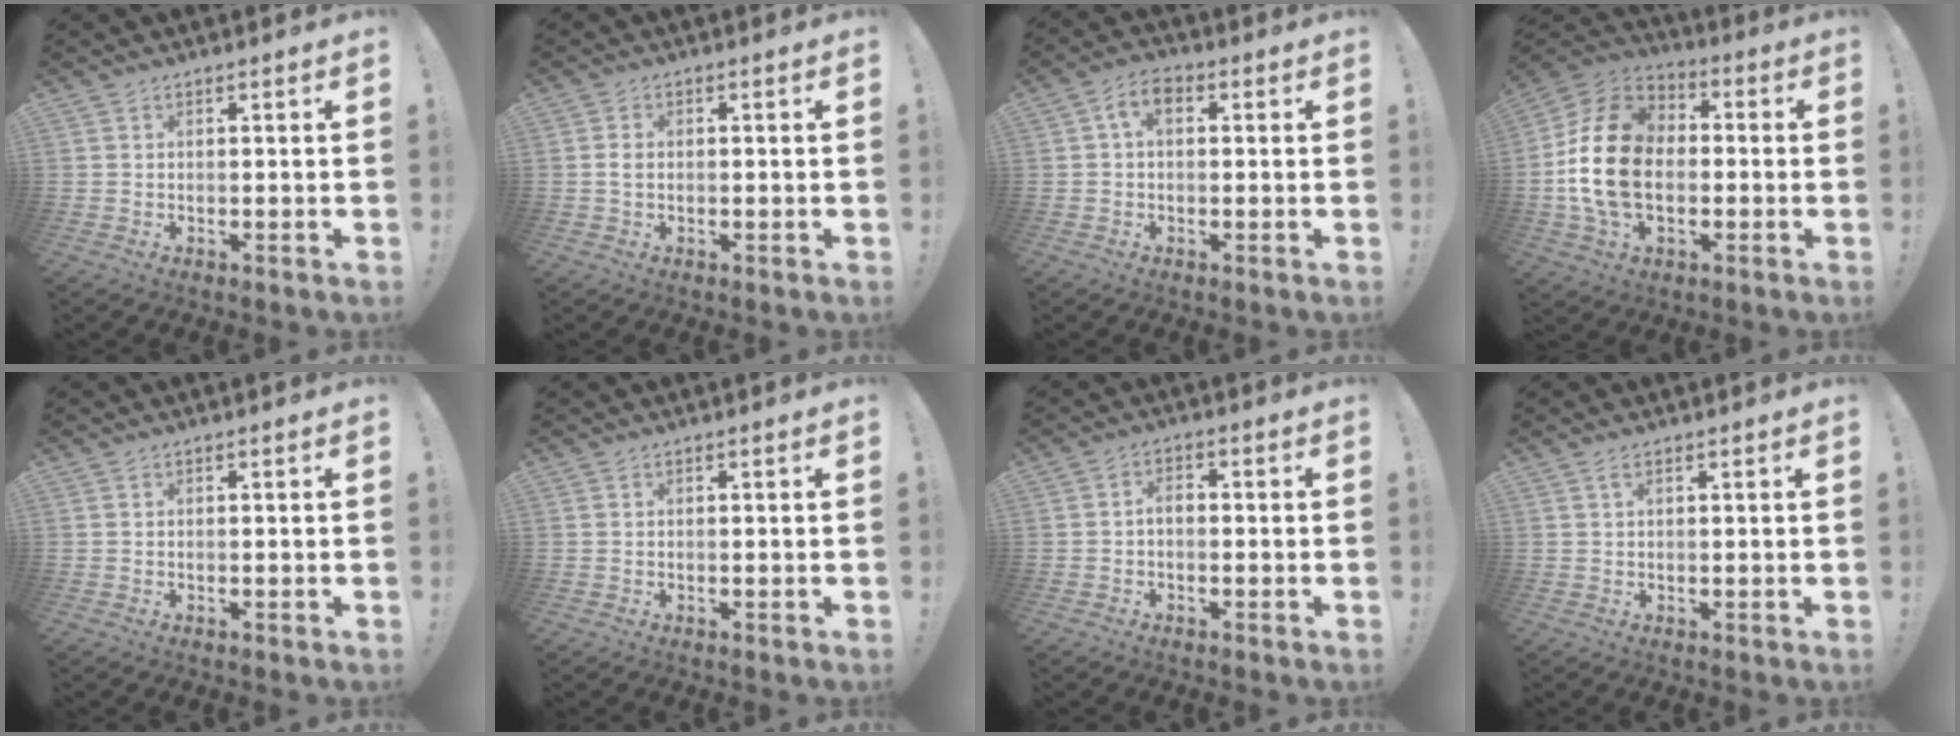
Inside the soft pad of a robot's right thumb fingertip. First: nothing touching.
{"total": 1.4, "force": [0.1, 1.0, 1.0], "torque": [-0.021, 0.005, 0.002]}
{"total": 5.7, "force": [1.1, 3.4, 4.4], "torque": [-0.070, 0.008, 0.021]}
{"total": 20.6, "force": [-1.1, 14.5, 14.7], "torque": [-0.263, 0.027, -0.012]}
{"total": 0.0}
{"total": 0.0}
{"total": 2.1, "force": [-0.6, 1.0, 1.7], "torque": [-0.033, 0.004, -0.012]}
{"total": 1.6, "force": [0.9, 0.7, 1.1], "torque": [-0.021, 0.000, 0.015]}